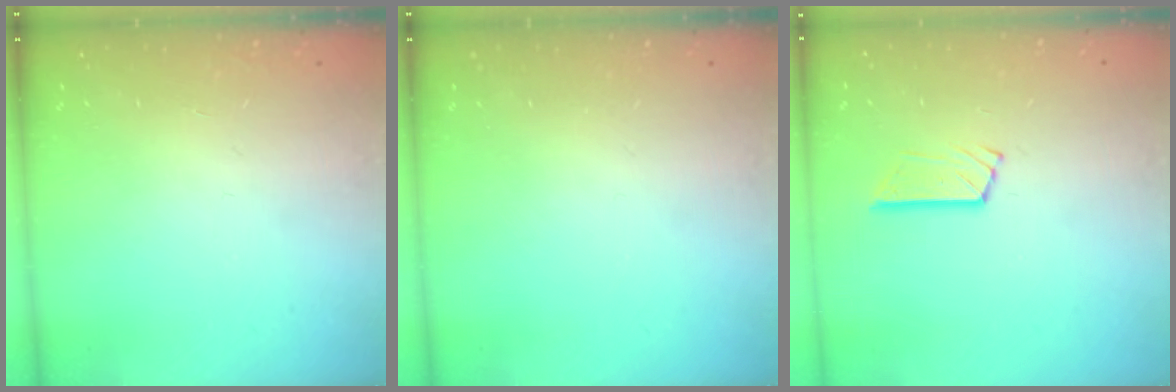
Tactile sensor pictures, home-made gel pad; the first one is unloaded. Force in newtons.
{"total": 0.0}
{"total": 5.2, "press": 5.2, "slide": 0.3}